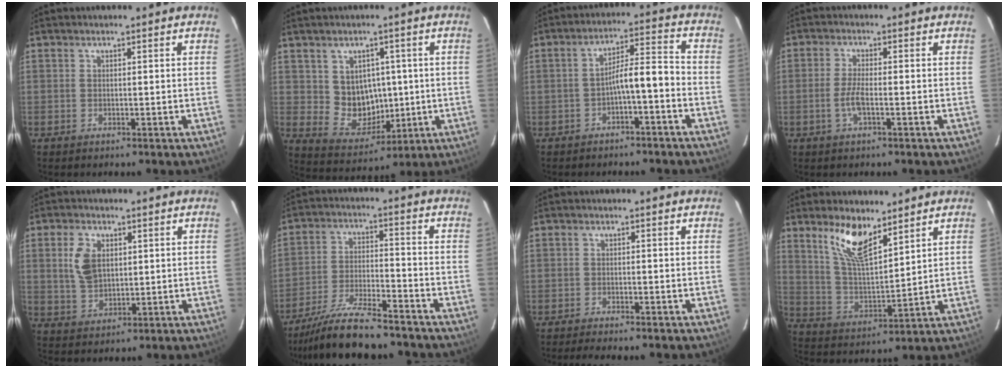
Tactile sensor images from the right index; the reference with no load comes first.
{"total": 8.5, "force": [0.9, 7.7, 3.3], "torque": [-0.065, 0.002, 0.036]}
{"total": 6.0, "force": [-3.1, 0.9, 5.1], "torque": [-0.089, 0.022, -0.042]}
{"total": 3.4, "force": [-1.2, 0.5, 3.1], "torque": [-0.068, -0.001, -0.025]}
{"total": 7.2, "force": [1.9, 4.7, 5.1], "torque": [-0.103, 0.009, 0.043]}
{"total": 13.5, "force": [-12.1, 1.5, 5.8], "torque": [-0.123, -0.015, -0.209]}
{"total": 3.1, "force": [-2.8, -0.3, 1.3], "torque": [-0.033, -0.007, -0.046]}
{"total": 10.7, "force": [7.4, 3.1, 7.0], "torque": [-0.133, 0.002, 0.150]}